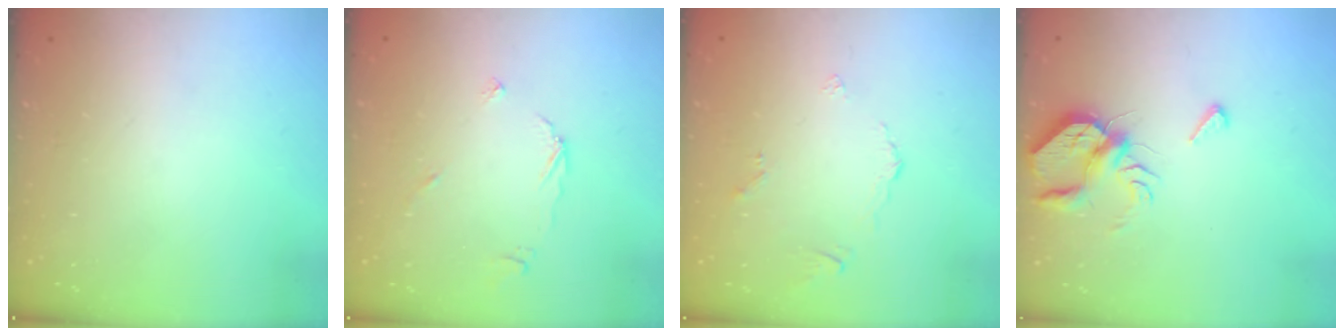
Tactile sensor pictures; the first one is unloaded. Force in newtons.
{"total": 3.4, "press": 3.4, "slide": 0.4}
{"total": 2.6, "press": 2.6, "slide": 0.6}
{"total": 7.2, "press": 7.2, "slide": 0.2}